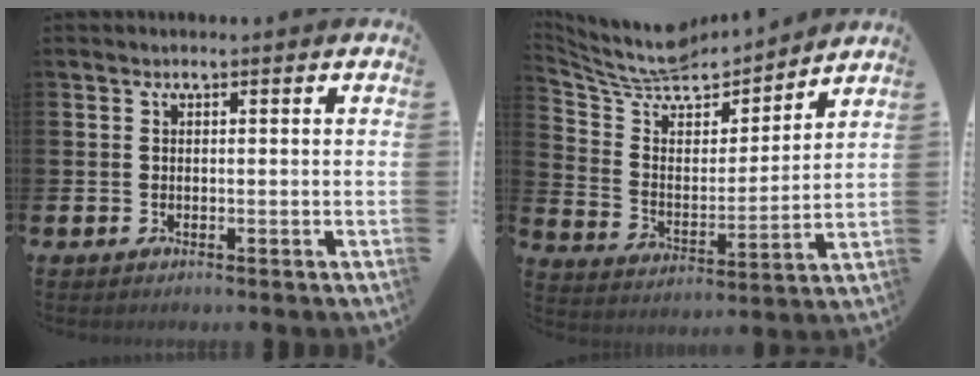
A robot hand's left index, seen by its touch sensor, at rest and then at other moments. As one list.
[{"total": 7.9, "force": [7.2, 2.8, 1.9], "torque": [-0.081, -0.059, 0.123]}]